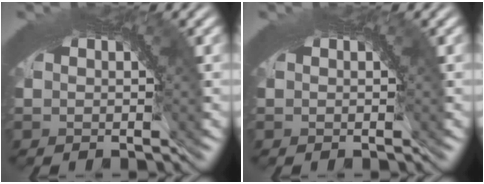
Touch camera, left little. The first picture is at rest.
{"total": 0.0}